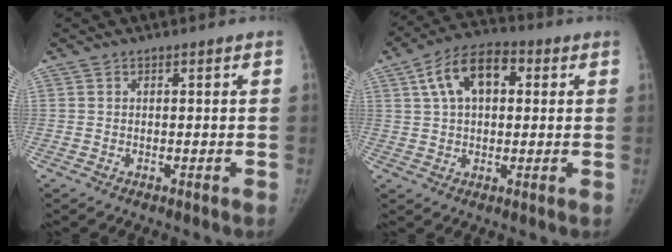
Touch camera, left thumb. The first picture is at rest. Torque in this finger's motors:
{"motor_torque": [1.05, 0.92, 0.24, -0.14, 0.05]}